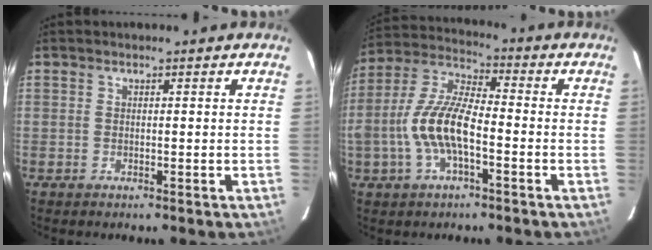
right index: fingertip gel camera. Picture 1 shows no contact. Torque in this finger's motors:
{"motor_torque": [0.54, -0.20, 0.74, 0.21]}